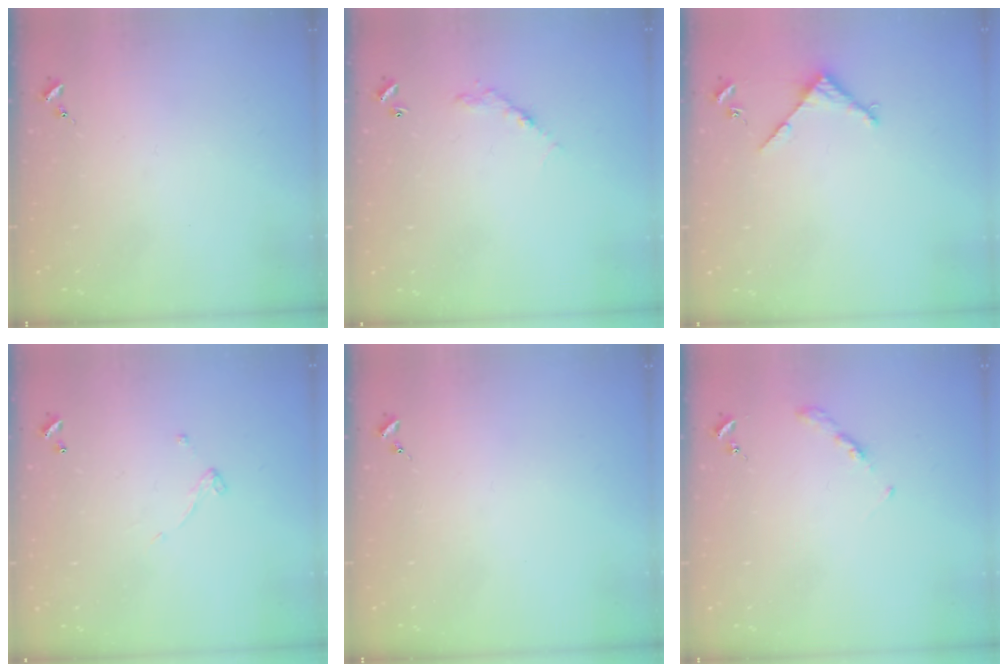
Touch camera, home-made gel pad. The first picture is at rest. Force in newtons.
{"total": 5.1, "press": 5.1, "slide": 0.4}
{"total": 3.4, "press": 3.4, "slide": 0.4}
{"total": 4.9, "press": 4.9, "slide": 0.1}
{"total": 0.0}
{"total": 3.2, "press": 3.2, "slide": 0.4}